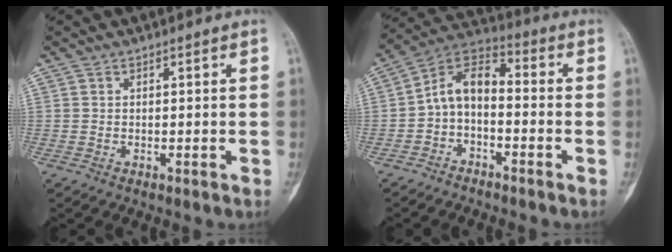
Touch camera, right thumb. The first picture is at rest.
{"total": 8.6, "force": [-2.0, 5.1, 6.7], "torque": [-0.111, 0.053, -0.054]}